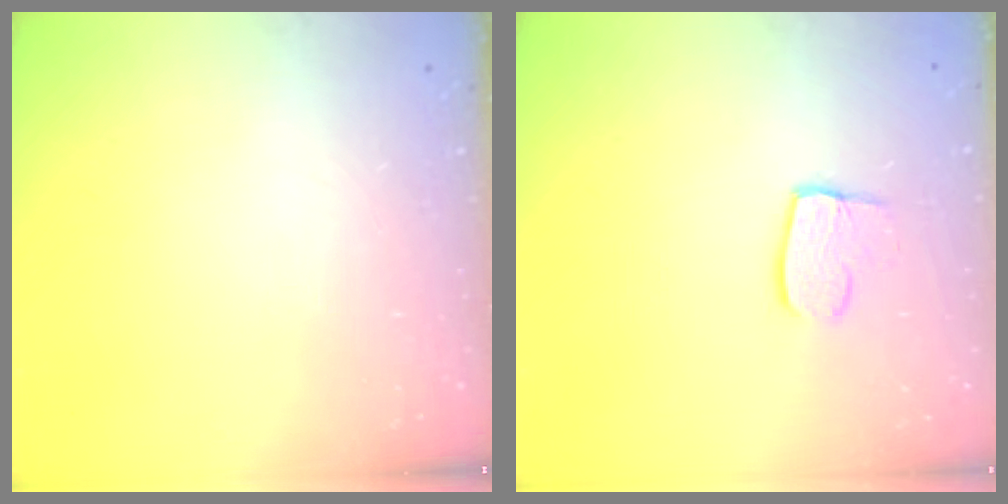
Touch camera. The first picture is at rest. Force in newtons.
{"total": 7.7, "press": 7.7, "slide": 0.7}